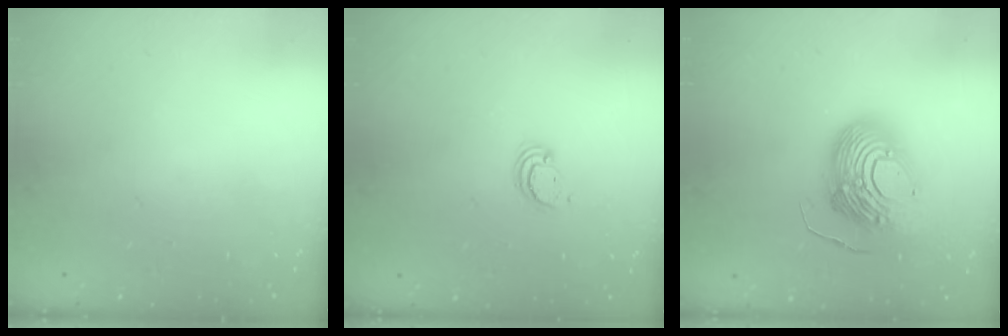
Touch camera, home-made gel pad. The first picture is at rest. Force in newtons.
{"total": 2.6, "press": 2.6, "slide": 0.2}
{"total": 17.4, "press": 17.3, "slide": 1.6}